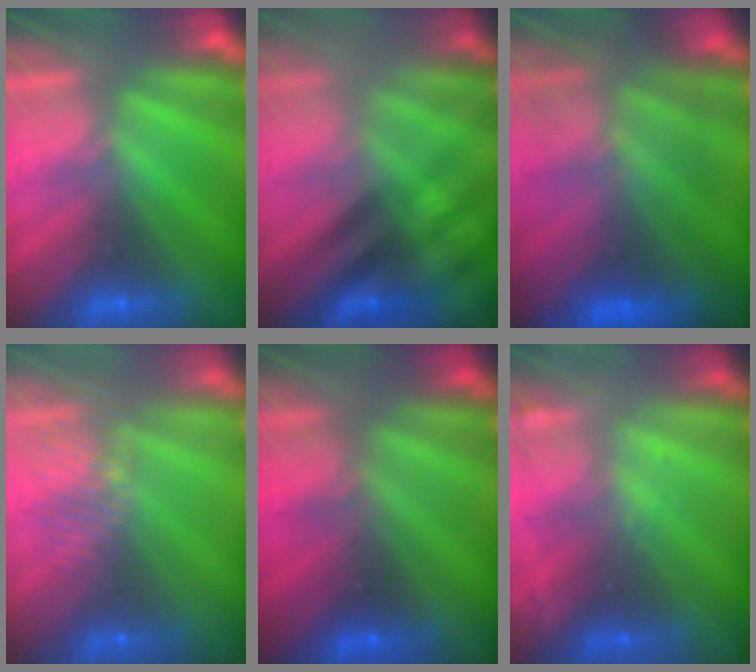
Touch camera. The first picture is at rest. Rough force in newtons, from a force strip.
{"total": 3.3}
{"total": 7.3}
{"total": 6.5}
{"total": 2.9}
{"total": 2.1}